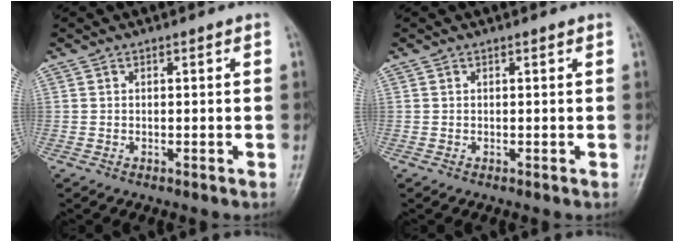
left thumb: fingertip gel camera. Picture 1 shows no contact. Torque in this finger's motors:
{"motor_torque": [0.00, 0.00, 0.00, 0.00, 0.00]}